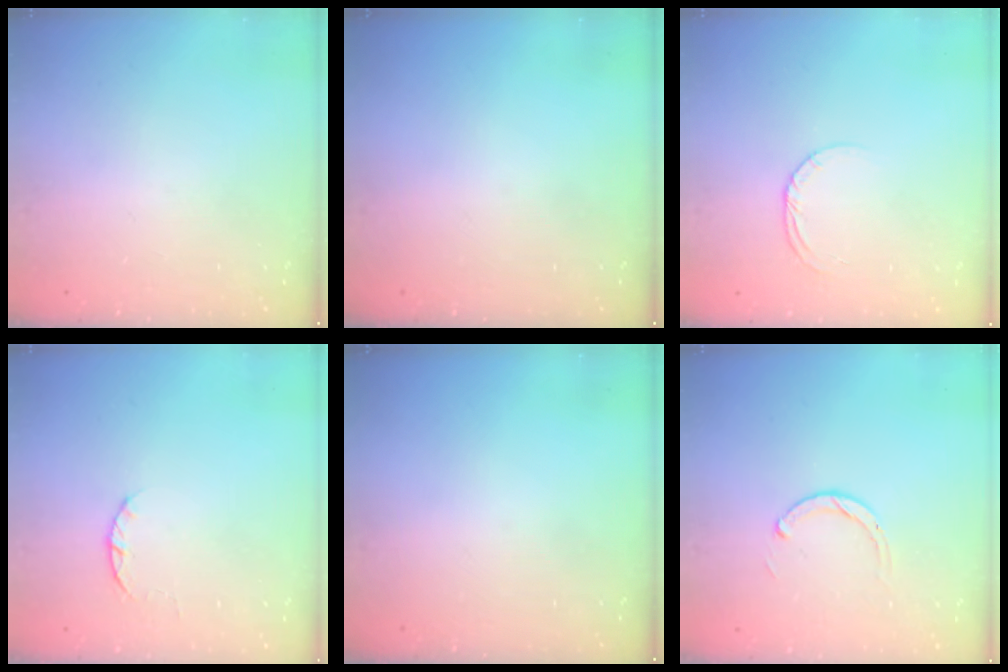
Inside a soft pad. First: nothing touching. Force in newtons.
{"total": 0.0}
{"total": 3.2, "press": 3.2, "slide": 0.3}
{"total": 2.3, "press": 2.3, "slide": 0.4}
{"total": 0.0}
{"total": 2.3, "press": 2.3, "slide": 0.3}